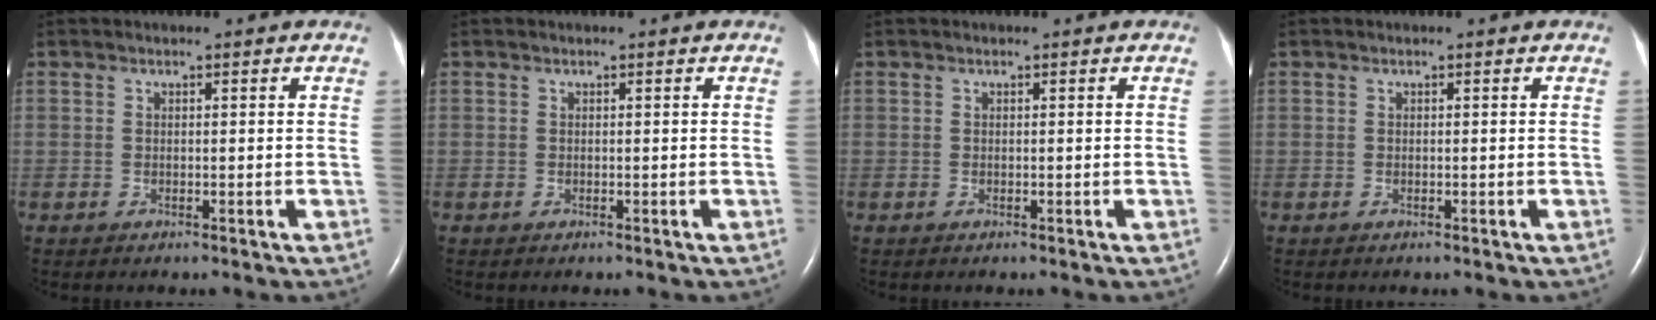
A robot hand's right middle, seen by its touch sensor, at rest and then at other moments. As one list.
[{"total": 0.0}, {"total": 0.0}, {"total": 0.0}]